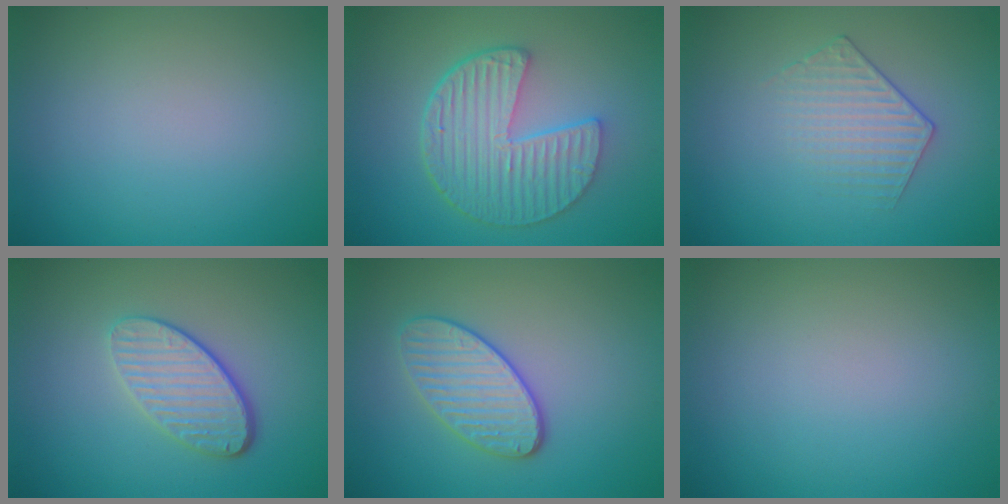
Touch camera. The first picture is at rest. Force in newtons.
{"total": 6.6, "press": 4.9, "slide": 4.4}
{"total": 1.9, "press": 1.4, "slide": 1.3}
{"total": 4.2, "press": 3.2, "slide": 2.8}
{"total": 3.4, "press": 3.2, "slide": 1.2}
{"total": 0.0}